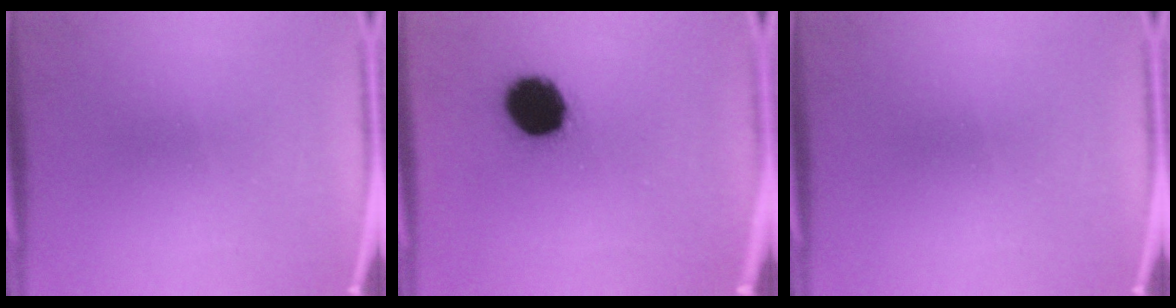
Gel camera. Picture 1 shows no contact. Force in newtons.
{"total": 14.0}
{"total": 0.0}